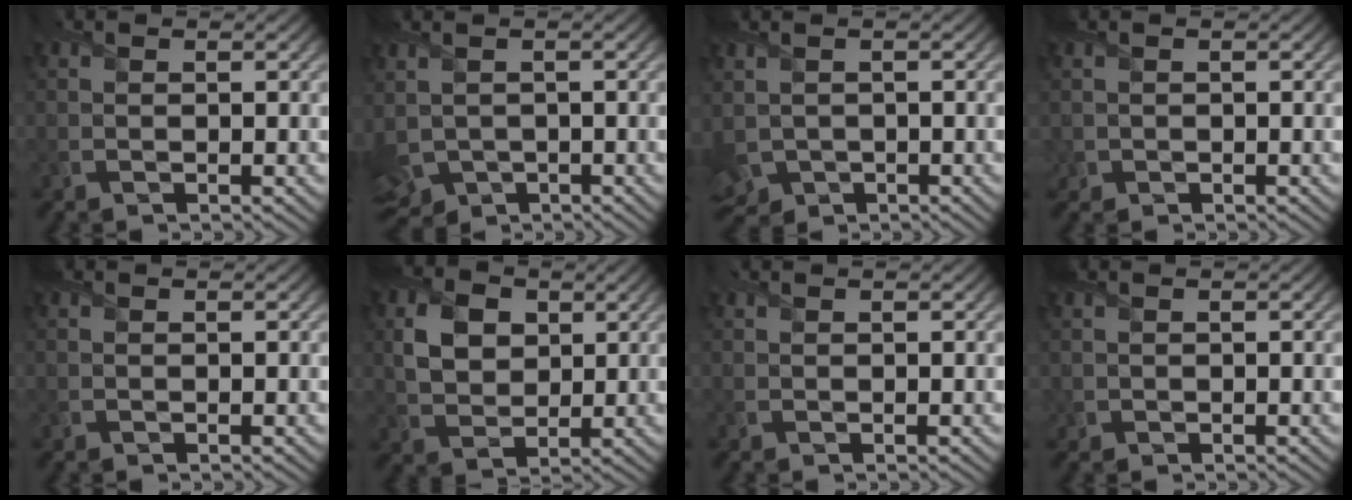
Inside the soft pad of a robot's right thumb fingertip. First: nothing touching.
{"total": 5.5, "force": [-1.8, 3.6, 3.7], "torque": [-0.106, -0.027, -0.024]}
{"total": 4.5, "force": [-1.3, 3.4, 2.7], "torque": [-0.081, -0.025, -0.017]}
{"total": 1.2, "force": [-0.3, 1.2, 0.1], "torque": [-0.001, -0.008, -0.008]}
{"total": 0.0}
{"total": 6.3, "force": [1.9, 4.6, 3.7], "torque": [-0.091, 0.002, 0.032]}
{"total": 0.0}
{"total": 0.8, "force": [-0.1, 0.7, 0.0], "torque": [0.001, -0.006, -0.003]}